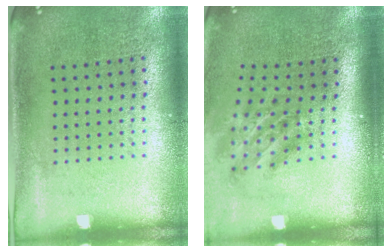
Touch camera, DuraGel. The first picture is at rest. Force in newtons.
{"total": 1.9, "press": 1.2, "slide": 1.5}